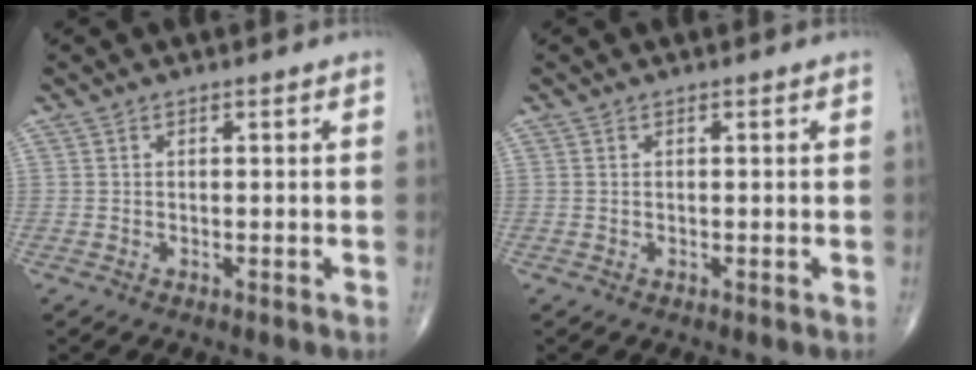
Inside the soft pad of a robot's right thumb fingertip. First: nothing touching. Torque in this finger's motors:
{"motor_torque": [0.22, -0.04, 0.04, -0.24, -0.02]}